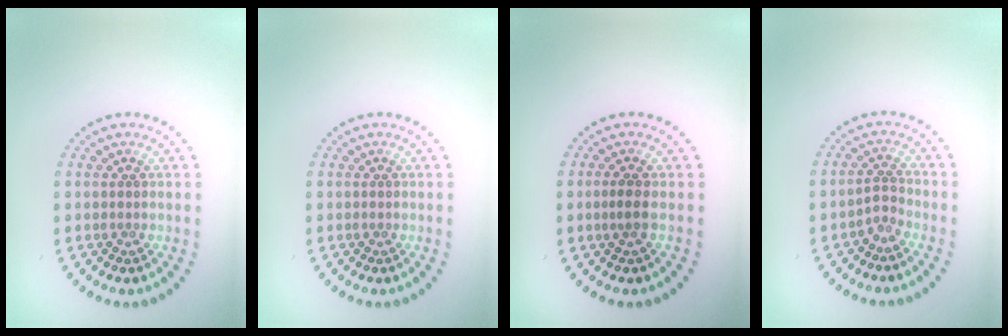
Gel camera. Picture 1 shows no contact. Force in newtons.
{"total": 0.0}
{"total": 1.2, "press": 1.0, "slide": 0.7}
{"total": 1.6, "press": 1.0, "slide": 1.2}